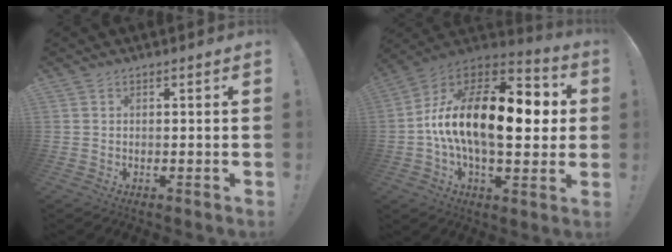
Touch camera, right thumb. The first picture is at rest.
{"total": 24.3, "force": [0.2, 12.2, 21.0], "torque": [-0.362, 0.007, 0.003]}